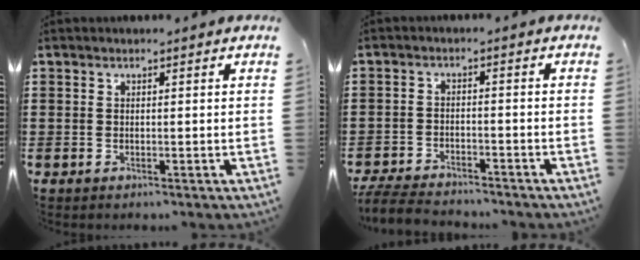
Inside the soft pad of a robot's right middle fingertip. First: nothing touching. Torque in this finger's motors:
{"motor_torque": [0.01, -0.01, 0.12, 0.02]}